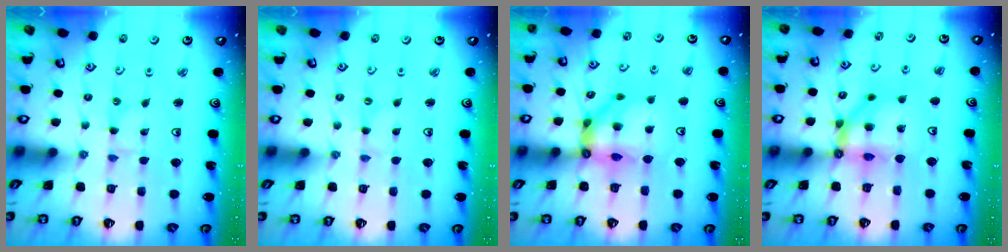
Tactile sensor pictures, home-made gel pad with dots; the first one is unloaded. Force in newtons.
{"total": 0.0}
{"total": 12.4, "press": 12.2, "slide": 2.4}
{"total": 9.4, "press": 9.4, "slide": 1.1}